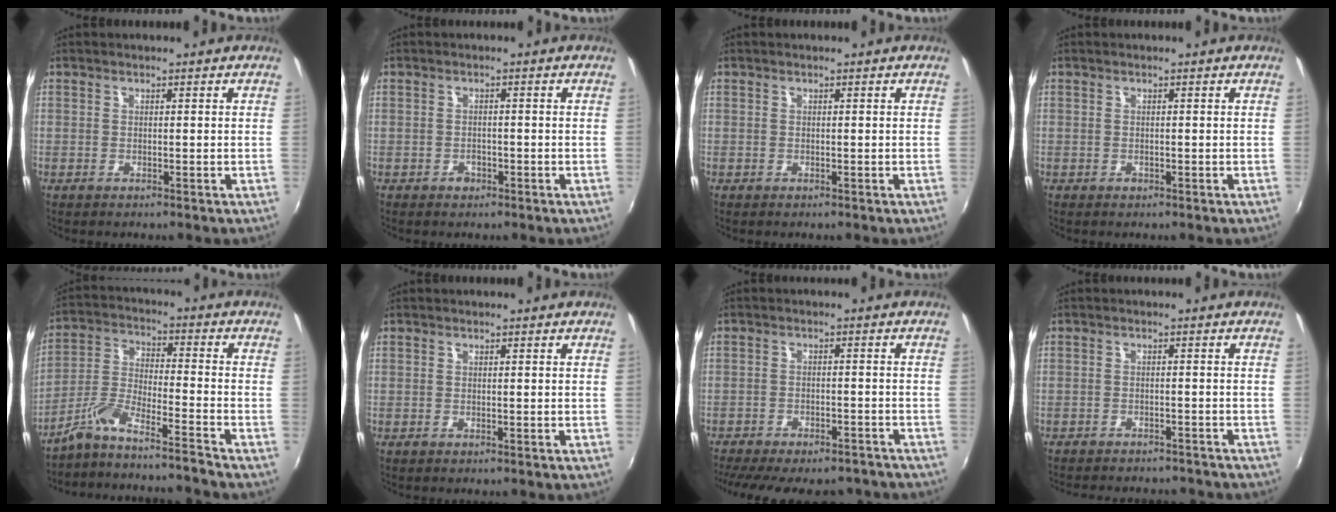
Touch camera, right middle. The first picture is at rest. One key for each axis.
{"total": 1.6, "fx": -1.0, "fy": 1.2, "fz": 0.4, "tx": -0.007, "ty": -0.001, "tz": -0.015}
{"total": 0.0}
{"total": 0.5, "fx": -0.4, "fy": 0.4, "fz": 0.0, "tx": 0.000, "ty": -0.003, "tz": -0.007}
{"total": 10.6, "fx": -9.7, "fy": -1.8, "fz": 4.0, "tx": -0.086, "ty": -0.003, "tz": -0.184}
{"total": 0.0}
{"total": 17.1, "fx": -14.7, "fy": 5.0, "fz": 7.2, "tx": -0.155, "ty": -0.014, "tz": -0.194}
{"total": 11.2, "fx": -10.0, "fy": 2.8, "fz": 4.2, "tx": -0.092, "ty": -0.017, "tz": -0.135}